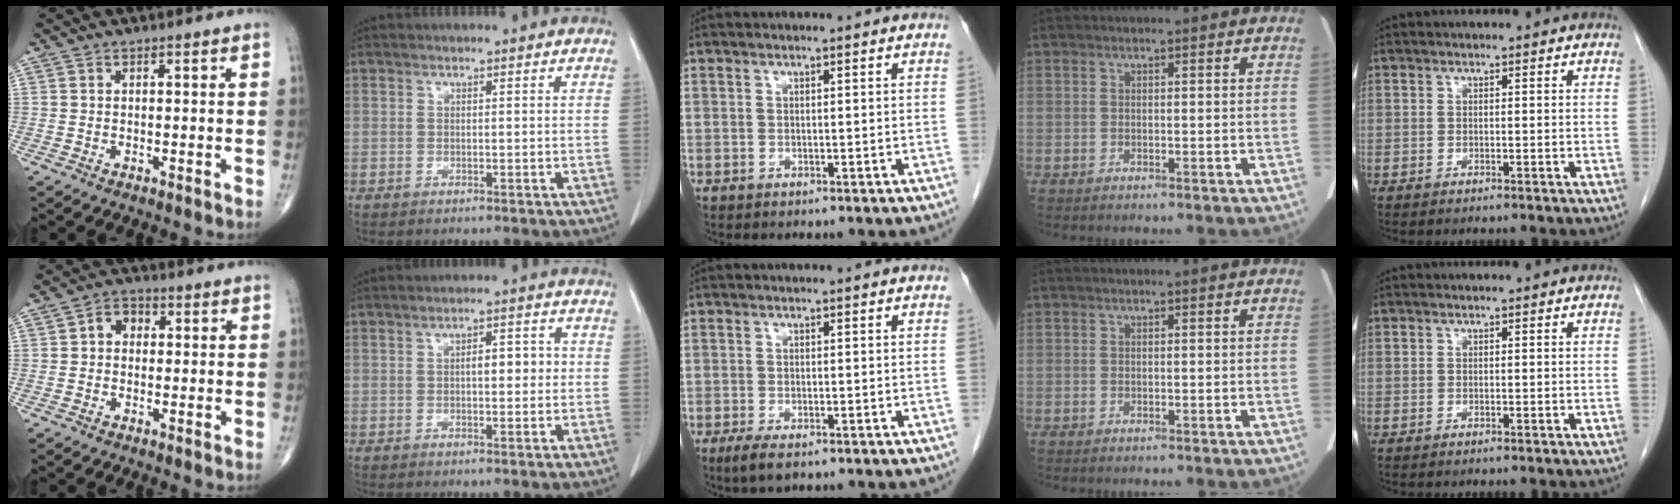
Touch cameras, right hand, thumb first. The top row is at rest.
{"thumb": {"total": 4.0, "force": [0.5, 3.2, 2.3], "torque": [-0.017, 0.015, -0.001]}, "index": {"total": 4.6, "force": [0.3, 1.9, 4.2], "torque": [-0.069, 0.015, 0.007]}, "middle": {"total": 3.0, "force": [-1.8, 0.9, 2.1], "torque": [-0.045, -0.006, -0.031]}}